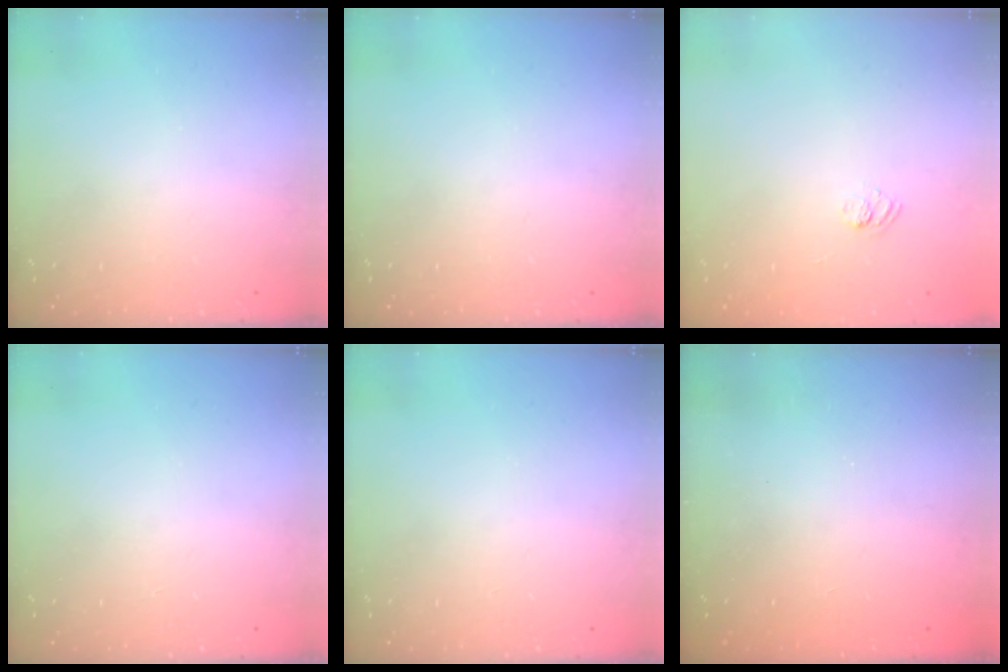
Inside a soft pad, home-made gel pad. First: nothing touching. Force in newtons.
{"total": 0.0}
{"total": 3.9, "press": 3.7, "slide": 1.1}
{"total": 0.0}
{"total": 0.0}
{"total": 2.1, "press": 2.0, "slide": 0.7}